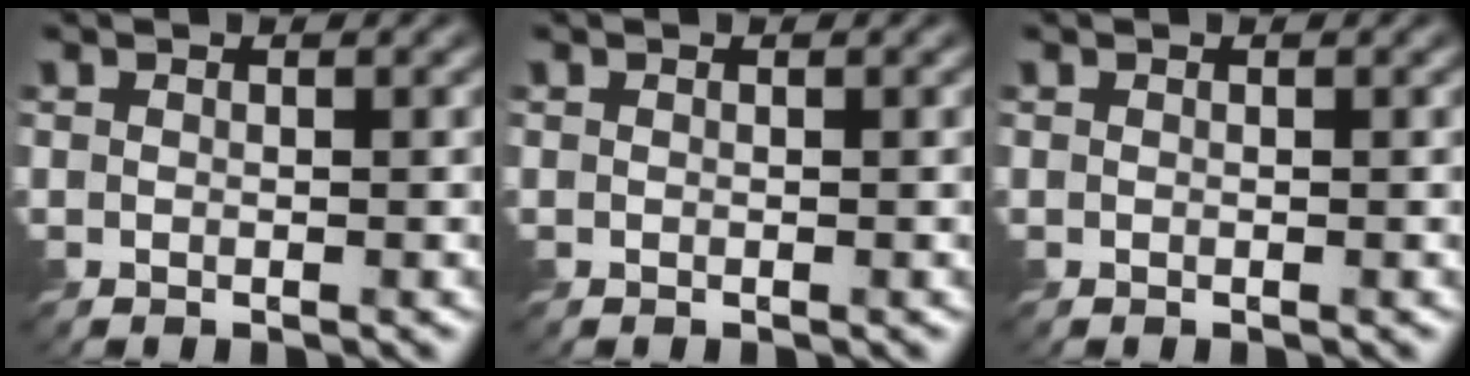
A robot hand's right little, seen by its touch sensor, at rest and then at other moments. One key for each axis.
{"total": 0.0}
{"total": 0.0}